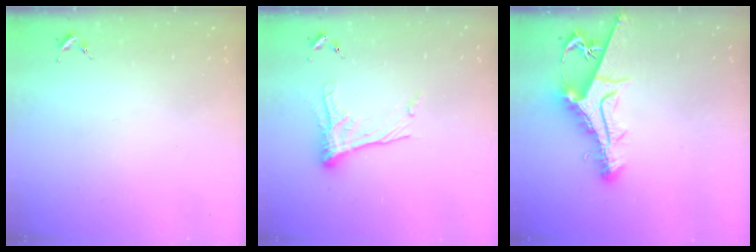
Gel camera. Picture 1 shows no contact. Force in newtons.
{"total": 12.6, "press": 12.5, "slide": 0.8}
{"total": 10.7, "press": 10.7, "slide": 1.1}